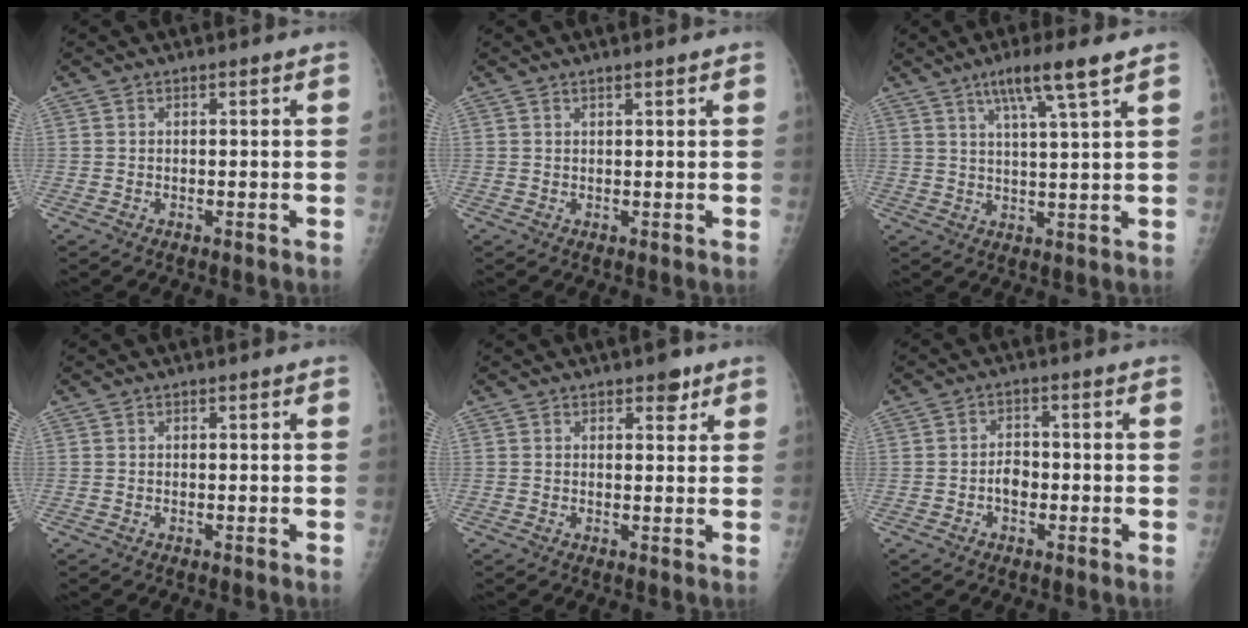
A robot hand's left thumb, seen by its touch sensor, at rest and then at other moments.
{"total": 1.0, "force": [0.7, 0.0, 0.7], "torque": [-0.011, -0.001, 0.013]}
{"total": 8.3, "force": [4.9, -0.2, 6.6], "torque": [-0.121, -0.018, 0.088]}
{"total": 0.0}
{"total": 2.8, "force": [1.8, 1.5, 1.6], "torque": [-0.003, -0.007, 0.022]}
{"total": 3.3, "force": [-1.1, 2.3, 2.1], "torque": [-0.021, 0.014, -0.024]}